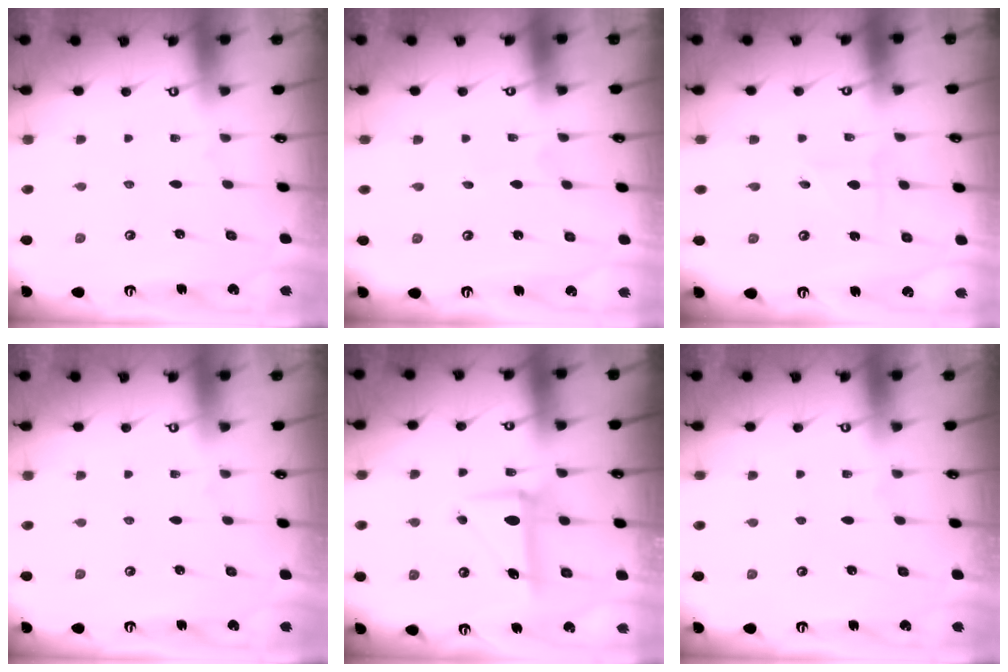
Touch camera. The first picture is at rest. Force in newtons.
{"total": 0.6, "press": 0.6, "slide": 0.0}
{"total": 2.4, "press": 2.4, "slide": 0.2}
{"total": 0.0}
{"total": 8.0, "press": 7.9, "slide": 1.0}
{"total": 0.0}